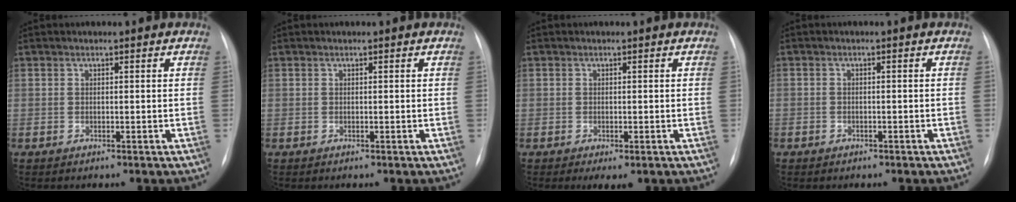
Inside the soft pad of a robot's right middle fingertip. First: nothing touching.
{"total": 0.0}
{"total": 2.3, "force": [-1.2, 0.9, 1.7], "torque": [-0.023, -0.004, -0.010]}
{"total": 1.4, "force": [-1.0, 1.0, 0.2], "torque": [-0.008, 0.004, -0.013]}